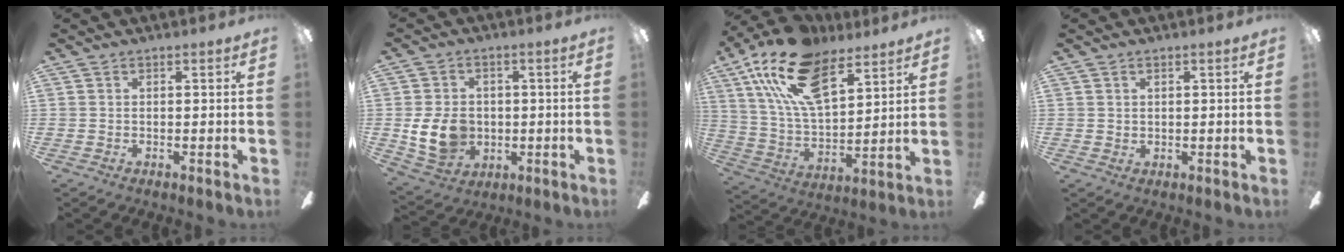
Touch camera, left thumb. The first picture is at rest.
{"total": 11.4, "force": [-1.3, 9.0, 6.9], "torque": [-0.153, 0.011, -0.020]}
{"total": 21.1, "force": [12.4, 10.0, 13.8], "torque": [-0.265, -0.048, 0.218]}
{"total": 1.0, "force": [0.7, 0.7, 0.3], "torque": [-0.008, 0.003, 0.013]}